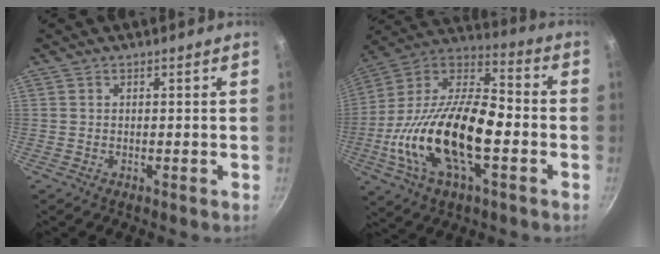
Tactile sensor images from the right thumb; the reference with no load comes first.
{"total": 25.1, "force": [-5.2, 12.1, 21.4], "torque": [-0.393, 0.040, -0.108]}